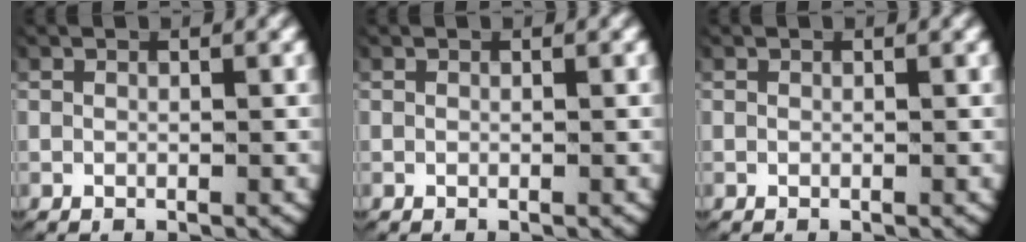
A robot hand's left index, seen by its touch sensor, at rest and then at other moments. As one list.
[{"total": 0.0}, {"total": 0.0}]